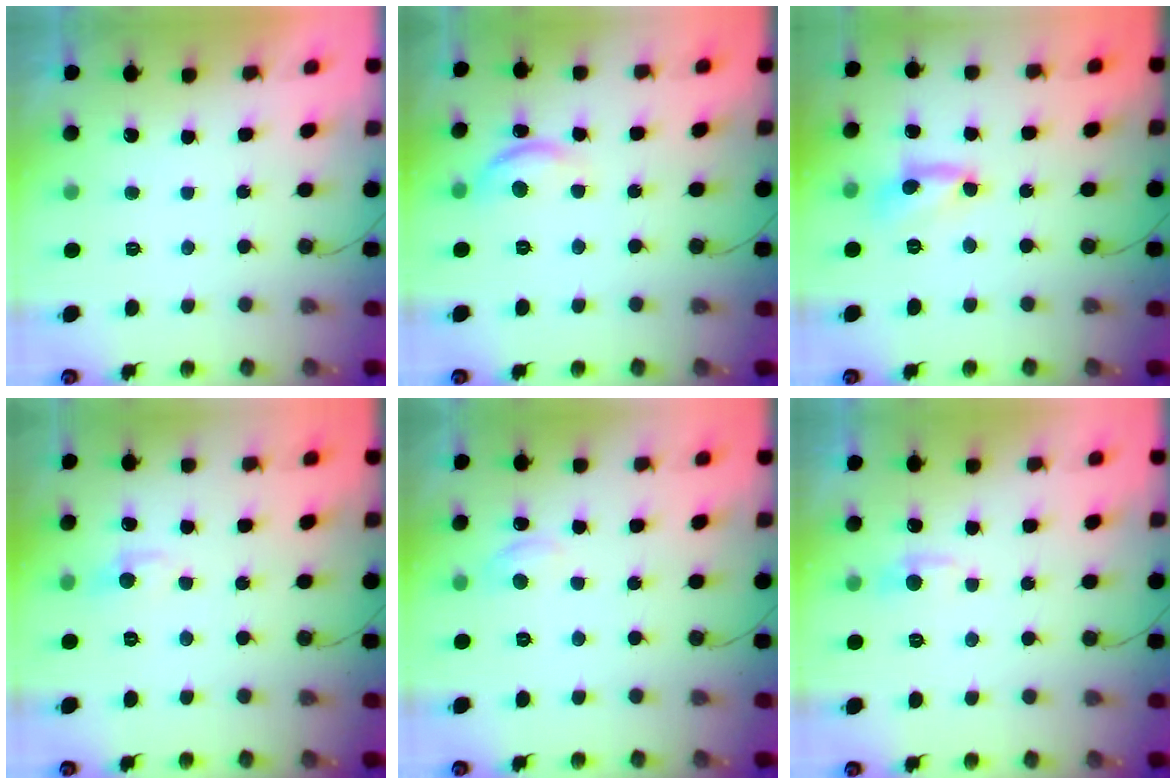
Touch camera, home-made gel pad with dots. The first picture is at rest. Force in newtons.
{"total": 9.3, "press": 9.3, "slide": 0.6}
{"total": 6.8, "press": 6.8, "slide": 0.4}
{"total": 2.8, "press": 2.8, "slide": 0.4}
{"total": 5.5, "press": 5.4, "slide": 0.8}
{"total": 5.5, "press": 5.5, "slide": 0.5}